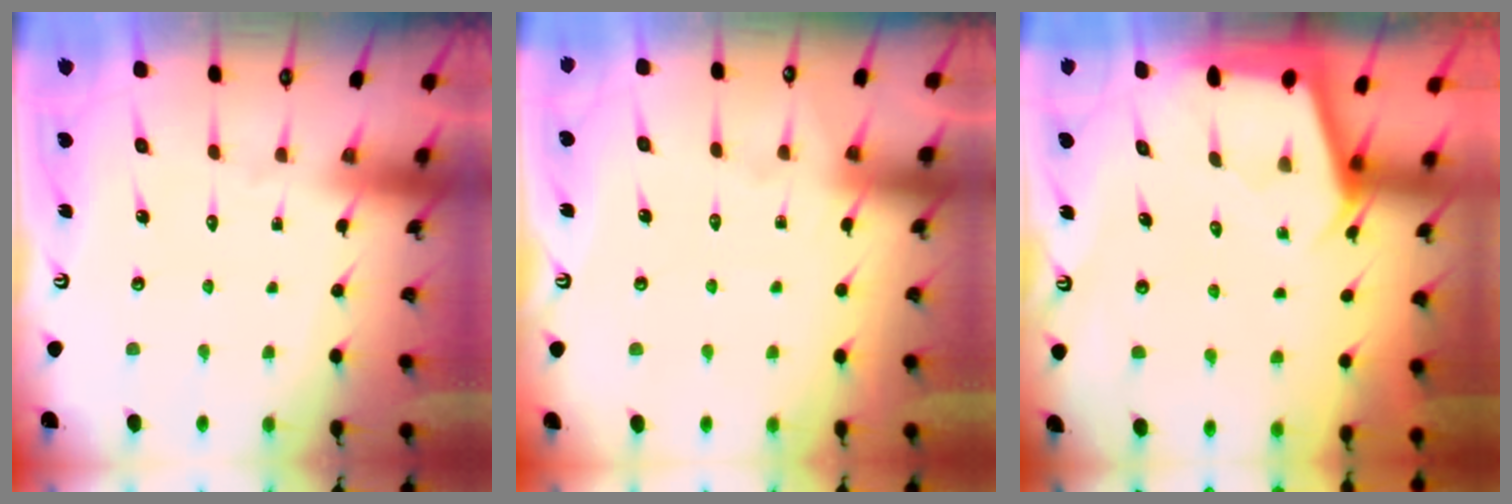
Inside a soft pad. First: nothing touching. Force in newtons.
{"total": 3.4, "press": 3.4, "slide": 0.4}
{"total": 2.3, "press": 2.3, "slide": 0.2}